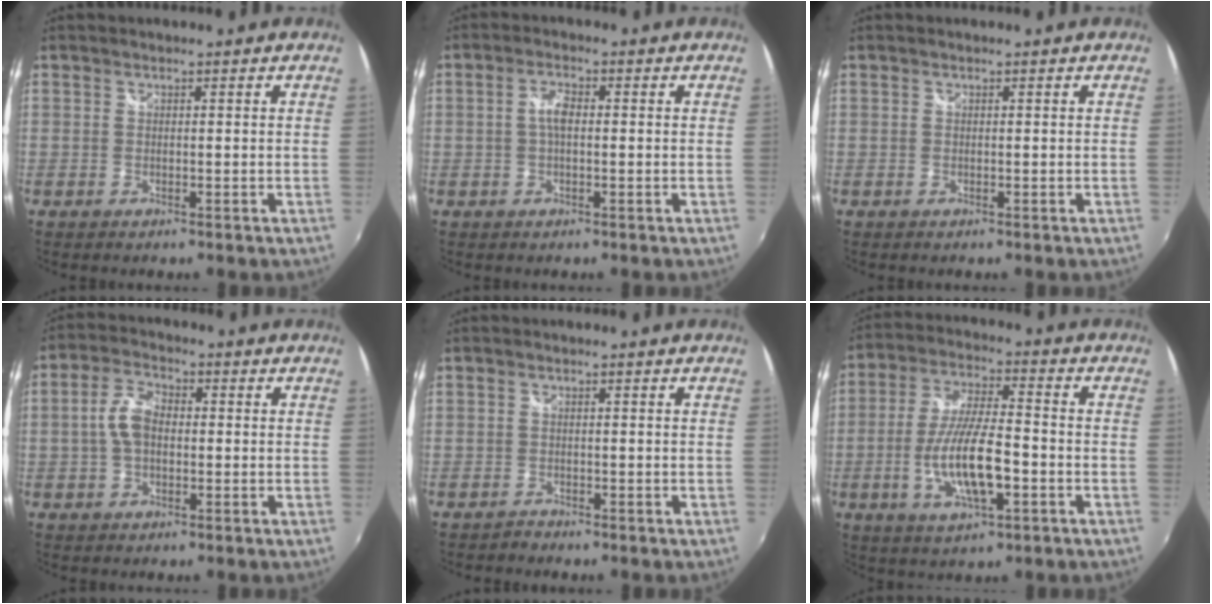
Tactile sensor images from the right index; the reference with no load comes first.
{"total": 3.0, "force": [-0.1, 1.4, 2.7], "torque": [-0.055, 0.008, -0.002]}
{"total": 0.0}
{"total": 6.2, "force": [-0.2, 3.9, 4.8], "torque": [-0.100, 0.016, -0.003]}
{"total": 1.1, "force": [-0.9, 0.6, -0.3], "torque": [0.004, 0.004, -0.016]}
{"total": 12.9, "force": [-3.7, 3.6, 11.8], "torque": [-0.235, -0.008, -0.064]}